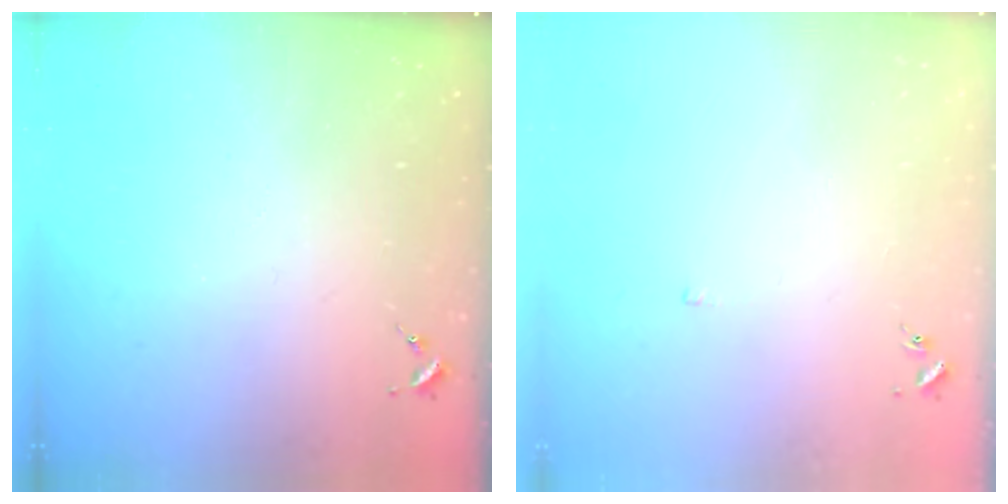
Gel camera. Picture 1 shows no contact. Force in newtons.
{"total": 2.0, "press": 1.9, "slide": 0.4}